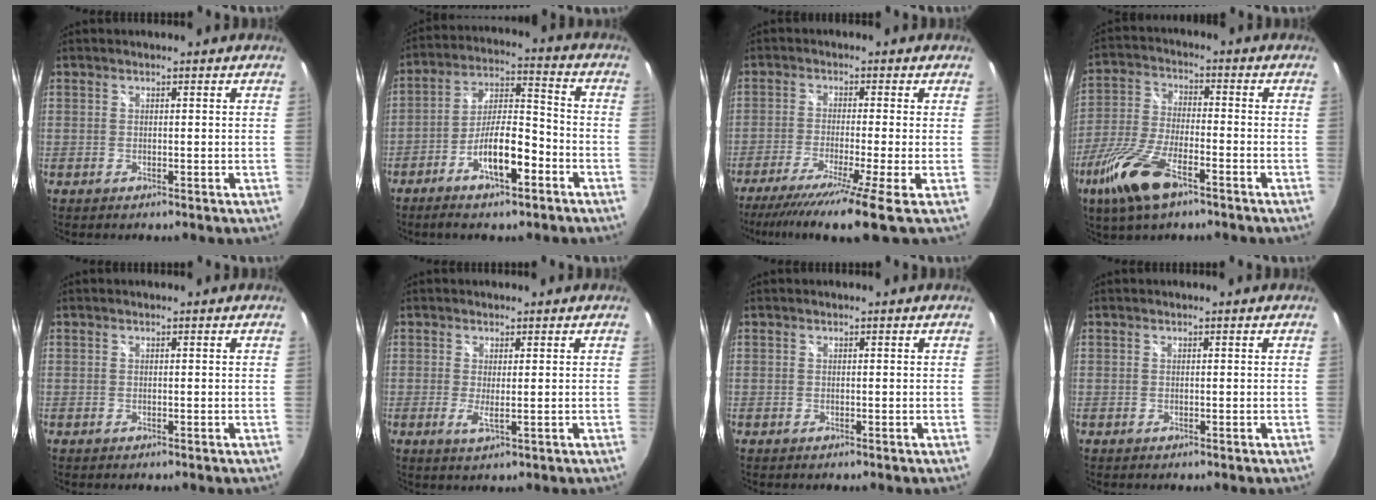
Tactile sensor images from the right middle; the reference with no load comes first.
{"total": 10.7, "force": [-5.9, 2.9, 8.5], "torque": [-0.161, 0.015, -0.097]}
{"total": 12.7, "force": [-9.1, -1.5, 8.7], "torque": [-0.183, -0.053, -0.154]}
{"total": 13.1, "force": [-7.7, 4.6, 9.6], "torque": [-0.218, -0.020, -0.152]}
{"total": 0.0}
{"total": 2.3, "force": [0.0, 0.1, 2.3], "torque": [-0.044, -0.008, -0.001]}
{"total": 0.0}
{"total": 0.0}